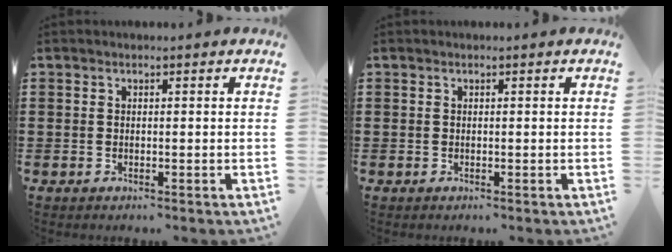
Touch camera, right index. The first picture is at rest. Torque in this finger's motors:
{"motor_torque": [2.14, 0.00, 0.00, 0.01]}